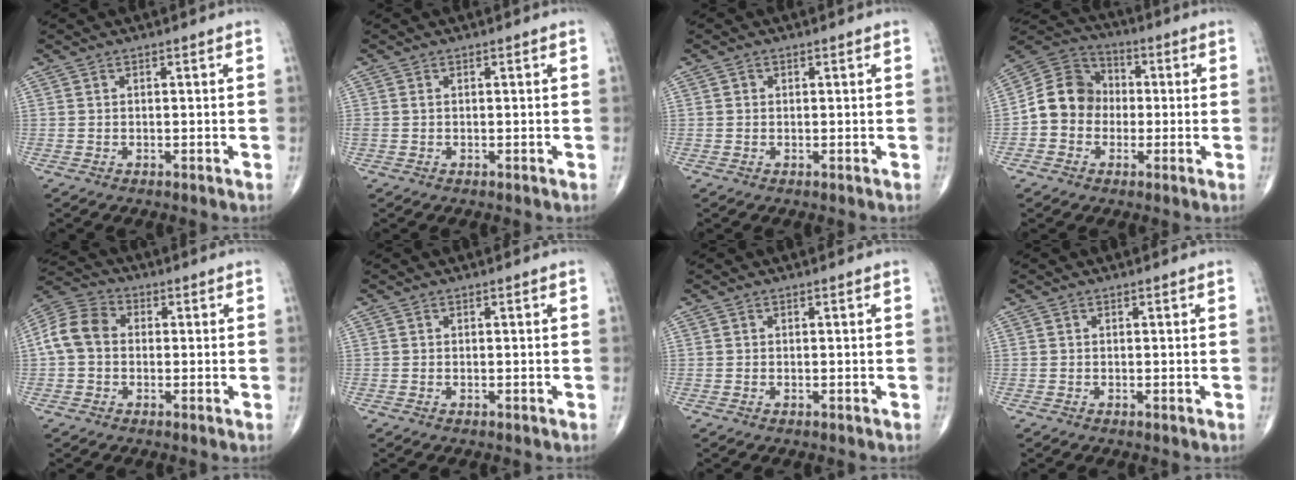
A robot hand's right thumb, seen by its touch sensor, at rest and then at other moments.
{"total": 0.6, "force": [0.1, 0.4, 0.4], "torque": [-0.010, 0.004, 0.005]}
{"total": 0.7, "force": [0.1, 0.6, 0.2], "torque": [0.001, 0.001, 0.001]}
{"total": 10.5, "force": [-1.2, 9.3, 4.8], "torque": [-0.066, 0.037, -0.035]}
{"total": 8.7, "force": [0.1, 6.8, 5.5], "torque": [-0.104, 0.029, -0.009]}
{"total": 0.0}
{"total": 0.0}
{"total": 0.0}